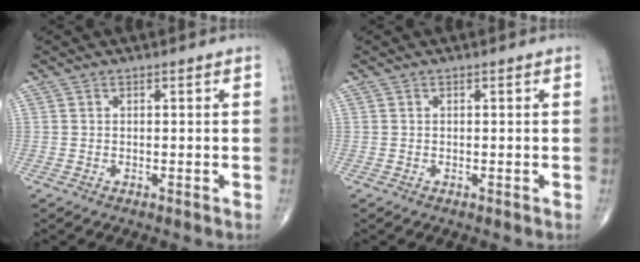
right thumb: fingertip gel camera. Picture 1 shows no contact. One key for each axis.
{"total": 0.0}